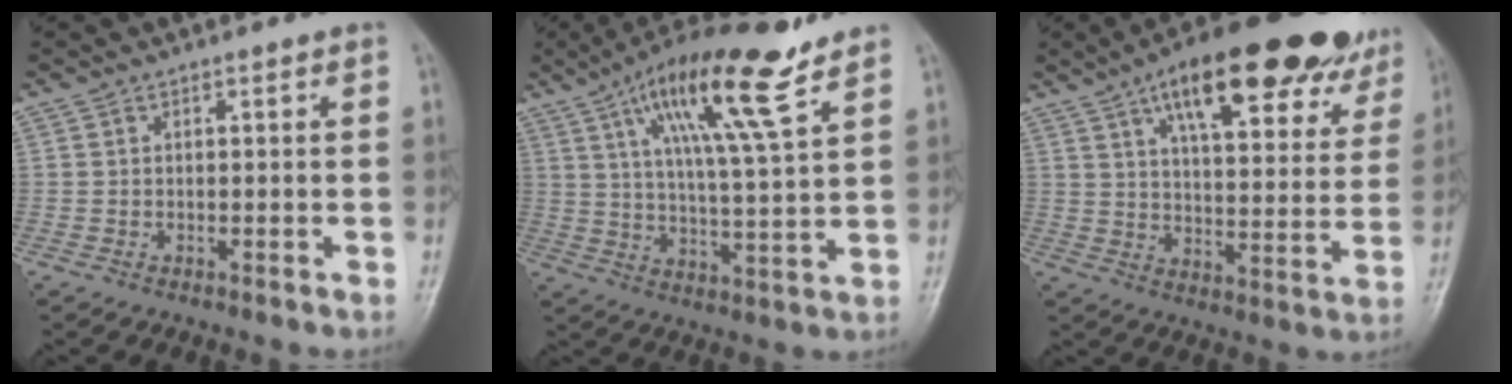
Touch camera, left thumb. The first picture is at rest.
{"total": 16.9, "force": [9.8, 3.1, 13.4], "torque": [-0.220, -0.035, 0.167]}
{"total": 25.2, "force": [15.8, 8.9, 17.4], "torque": [-0.214, -0.028, 0.224]}